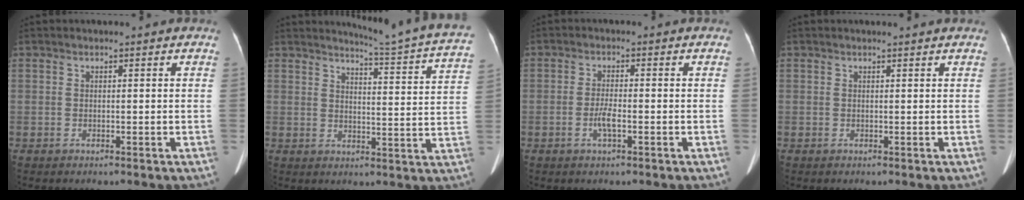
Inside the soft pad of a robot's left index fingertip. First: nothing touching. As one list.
[{"total": 15.1, "force": [14.2, -1.3, 4.8], "torque": [-0.070, -0.084, 0.156]}, {"total": 2.7, "force": [-1.0, 0.5, 2.5], "torque": [-0.053, 0.000, -0.021]}, {"total": 0.9, "force": [0.9, -0.1, 0.2], "torque": [-0.011, 0.004, 0.012]}]